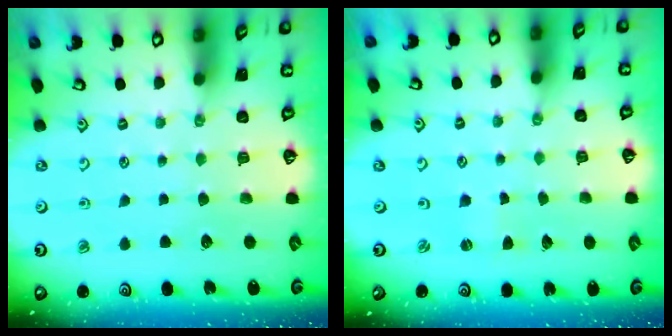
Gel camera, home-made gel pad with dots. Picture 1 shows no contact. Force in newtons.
{"total": 1.1, "press": 1.1, "slide": 0.3}